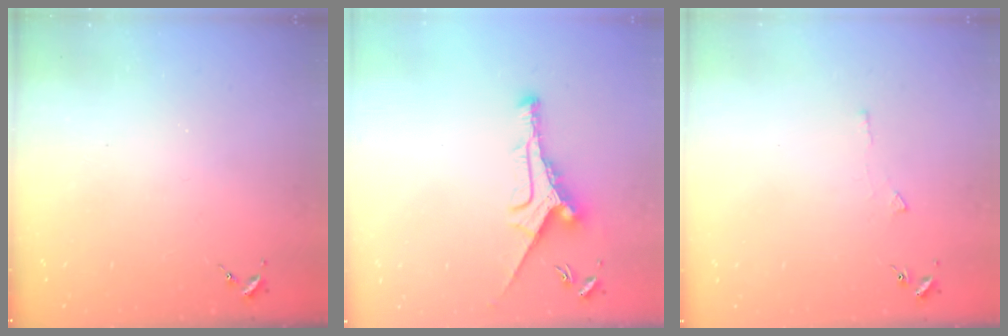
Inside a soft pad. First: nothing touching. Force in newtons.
{"total": 9.9, "press": 9.9, "slide": 0.1}
{"total": 3.4, "press": 3.3, "slide": 0.5}